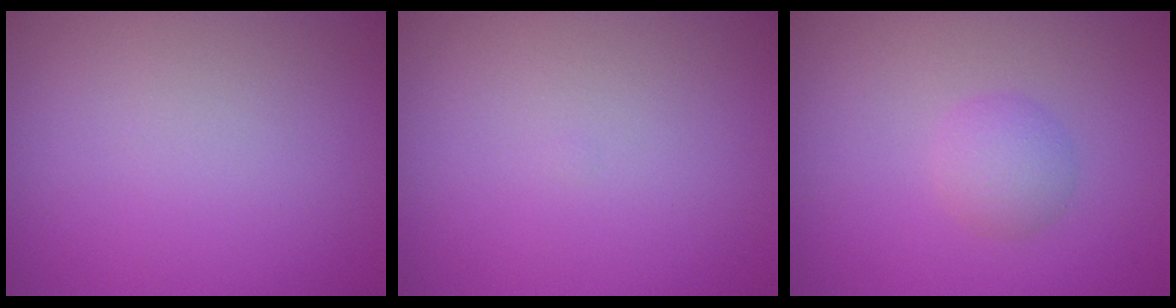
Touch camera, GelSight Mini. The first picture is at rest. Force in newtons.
{"total": 0.0}
{"total": 2.0, "press": 2.0, "slide": 0.0}